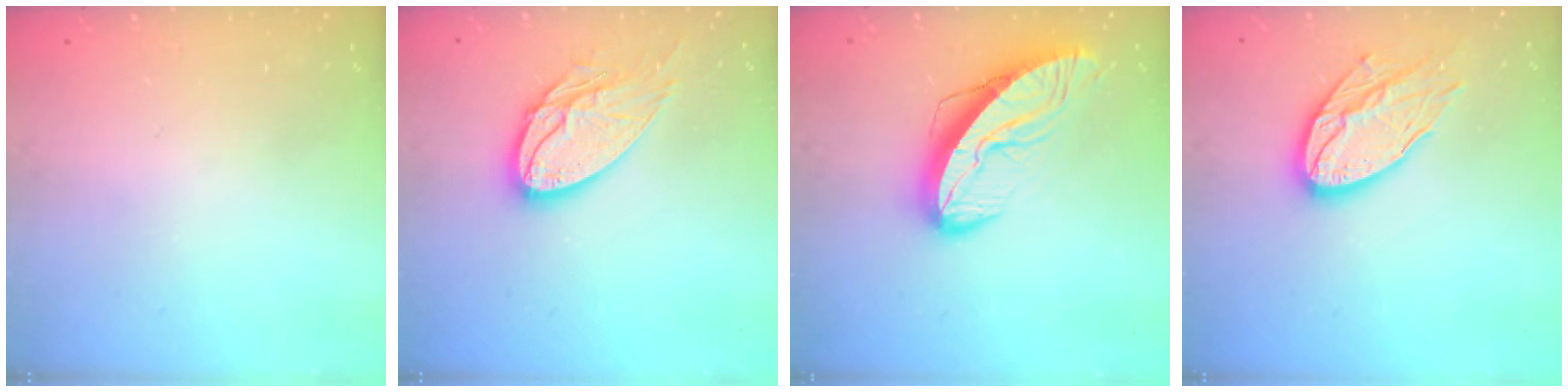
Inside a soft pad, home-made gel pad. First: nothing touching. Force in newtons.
{"total": 14.2, "press": 14.2, "slide": 0.8}
{"total": 13.2, "press": 13.1, "slide": 1.0}
{"total": 15.3, "press": 15.2, "slide": 1.2}